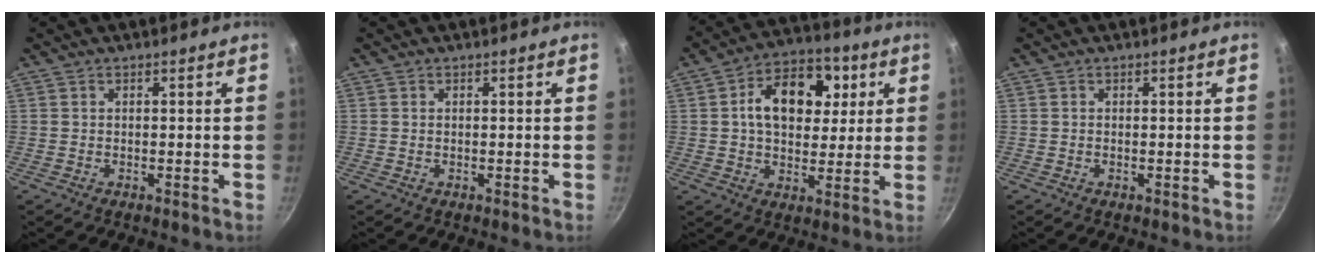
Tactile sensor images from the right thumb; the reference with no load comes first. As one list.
[{"total": 0.0}, {"total": 15.0, "force": [3.5, 9.9, 10.6], "torque": [-0.130, 0.009, 0.049]}, {"total": 0.0}]